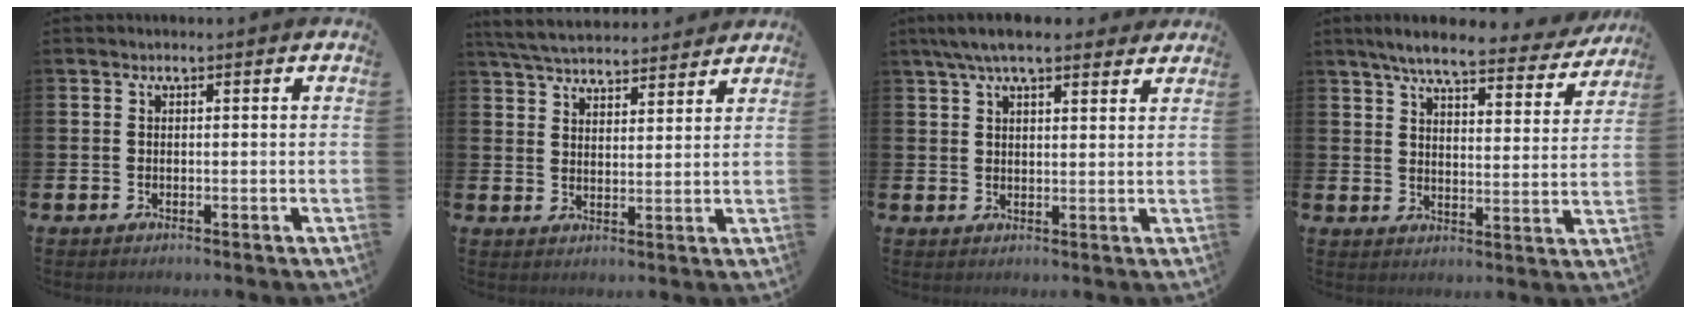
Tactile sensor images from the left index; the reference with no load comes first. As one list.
[{"total": 5.7, "force": [5.5, 1.0, 0.9], "torque": [-0.035, -0.031, 0.098]}, {"total": 6.0, "force": [5.1, 1.5, 2.8], "torque": [-0.059, -0.011, 0.092]}, {"total": 6.8, "force": [6.0, 0.9, 3.0], "torque": [-0.062, -0.036, 0.098]}]